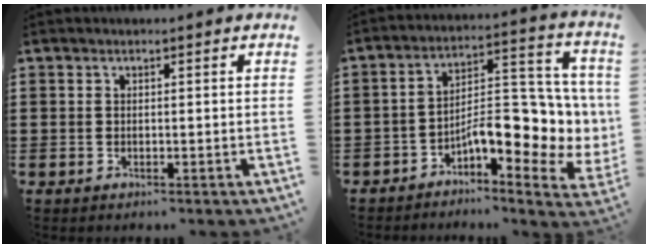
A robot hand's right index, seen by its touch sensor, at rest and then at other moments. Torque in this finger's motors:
{"motor_torque": [2.14, 0.00, 0.76, 0.18]}